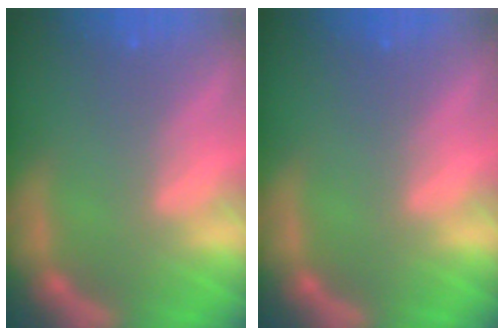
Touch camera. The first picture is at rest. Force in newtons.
{"total": 0.0}